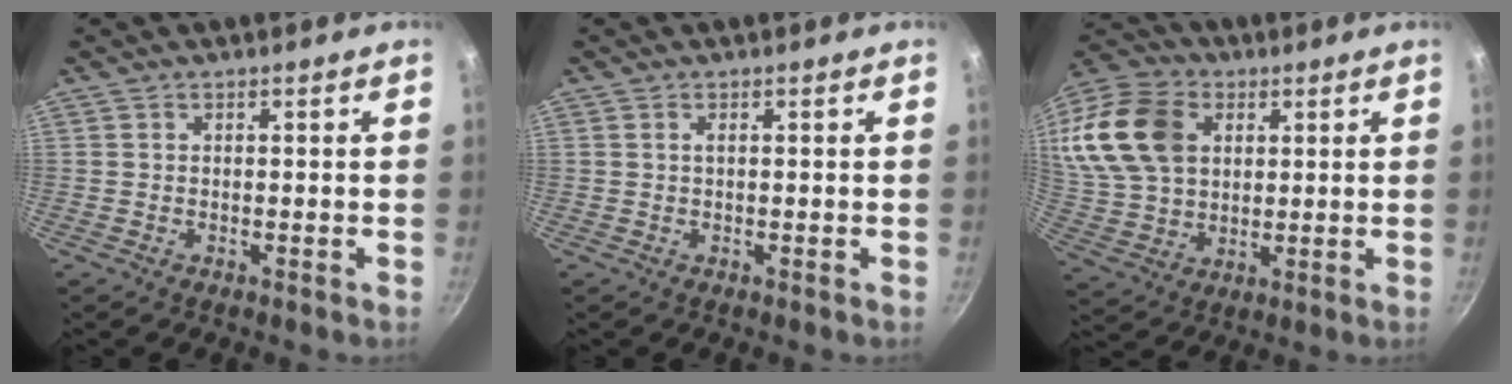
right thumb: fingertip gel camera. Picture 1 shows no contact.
{"total": 0.5, "force": [0.1, 0.1, 0.5], "torque": [-0.010, 0.001, 0.002]}
{"total": 19.9, "force": [5.5, 14.4, 12.6], "torque": [-0.245, 0.006, 0.104]}